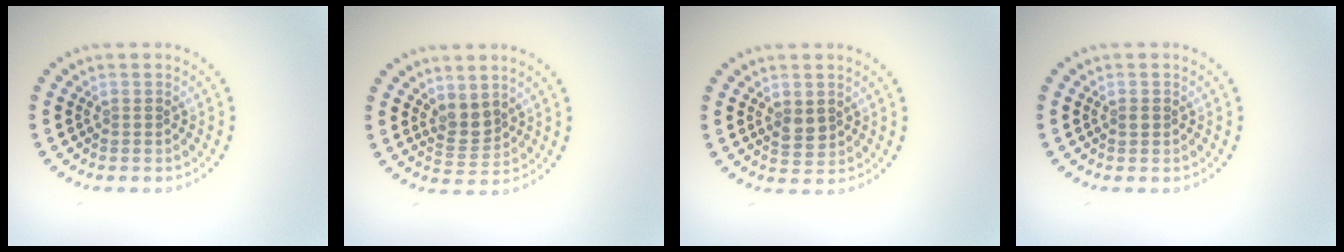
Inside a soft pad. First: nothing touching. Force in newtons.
{"total": 2.3, "press": 1.9, "slide": 1.3}
{"total": 1.8, "press": 1.8, "slide": 0.3}
{"total": 0.7, "press": 0.7, "slide": 0.1}